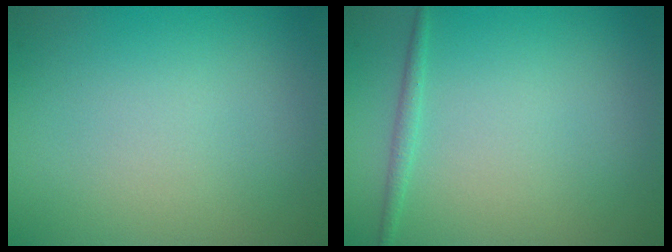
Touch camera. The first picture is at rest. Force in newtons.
{"total": 0.9, "press": 0.9, "slide": 0.1}